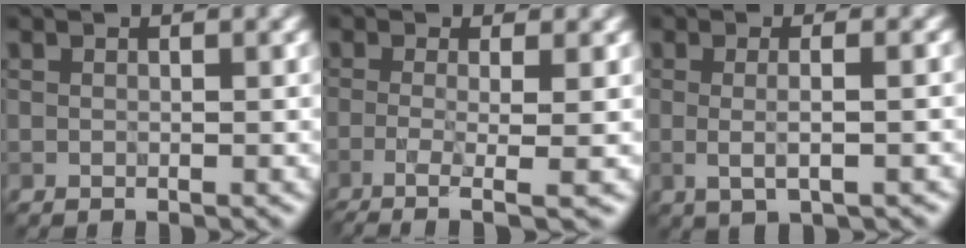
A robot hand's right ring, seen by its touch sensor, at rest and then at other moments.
{"total": 4.9, "force": [-1.5, 1.3, 4.5], "torque": [-0.072, -0.009, -0.034]}
{"total": 3.0, "force": [-0.1, 0.8, 2.9], "torque": [-0.048, -0.004, -0.003]}